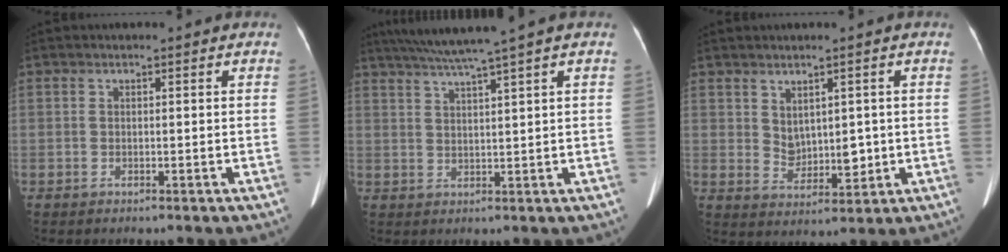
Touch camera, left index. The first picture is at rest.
{"total": 7.5, "force": [5.8, -1.8, 4.4], "torque": [-0.074, 0.015, 0.099]}
{"total": 4.6, "force": [0.7, 3.2, 3.3], "torque": [-0.057, 0.000, 0.029]}